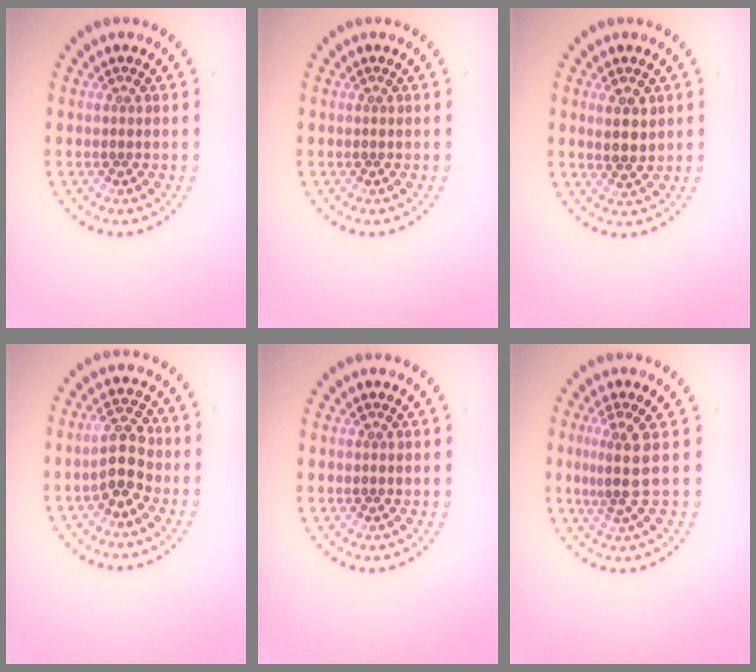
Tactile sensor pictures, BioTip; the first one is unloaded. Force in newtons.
{"total": 0.0}
{"total": 2.4, "press": 2.3, "slide": 0.8}
{"total": 3.4, "press": 3.3, "slide": 0.8}
{"total": 0.0}
{"total": 2.9, "press": 1.9, "slide": 2.1}